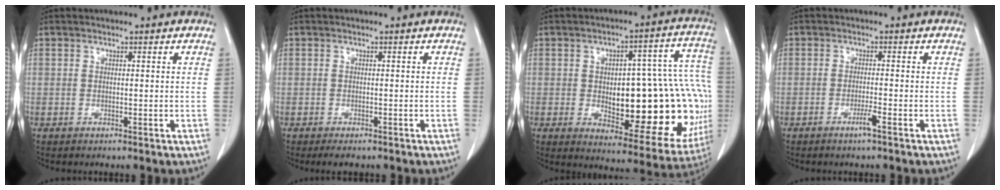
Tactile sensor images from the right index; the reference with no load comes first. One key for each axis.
{"total": 2.2, "fx": -1.7, "fy": 0.8, "fz": 1.1, "tx": -0.014, "ty": -0.003, "tz": -0.020}
{"total": 25.6, "fx": -2.4, "fy": 8.9, "fz": 23.9, "tx": -0.226, "ty": 0.038, "tz": -0.001}
{"total": 2.0, "fx": -1.2, "fy": -0.4, "fz": 1.6, "tx": -0.031, "ty": -0.003, "tz": -0.024}